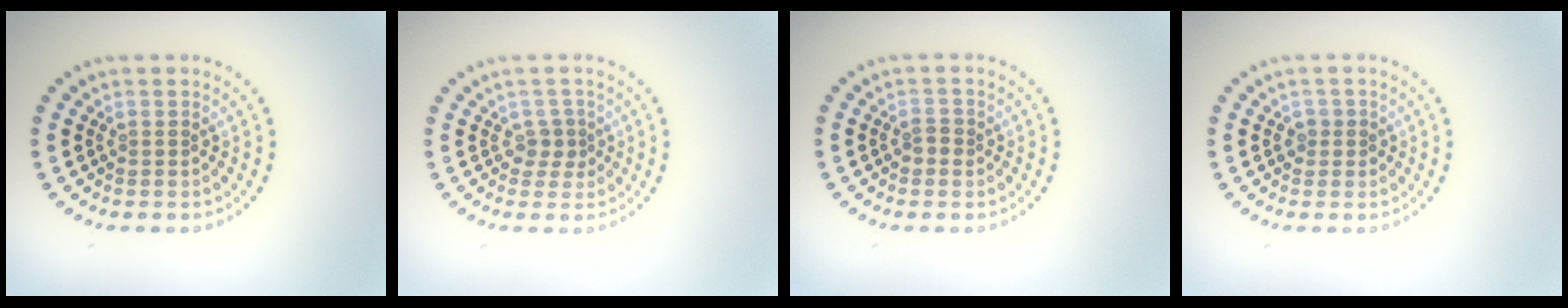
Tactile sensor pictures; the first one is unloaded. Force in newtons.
{"total": 1.6, "press": 1.3, "slide": 1.0}
{"total": 1.1, "press": 1.0, "slide": 0.3}
{"total": 1.2, "press": 1.0, "slide": 0.6}